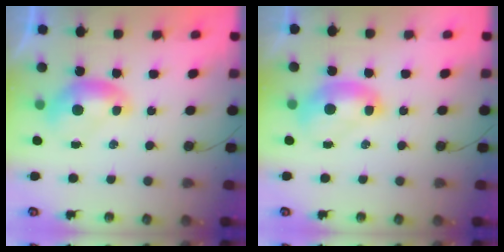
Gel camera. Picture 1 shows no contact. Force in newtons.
{"total": 2.0, "press": 2.0, "slide": 0.0}